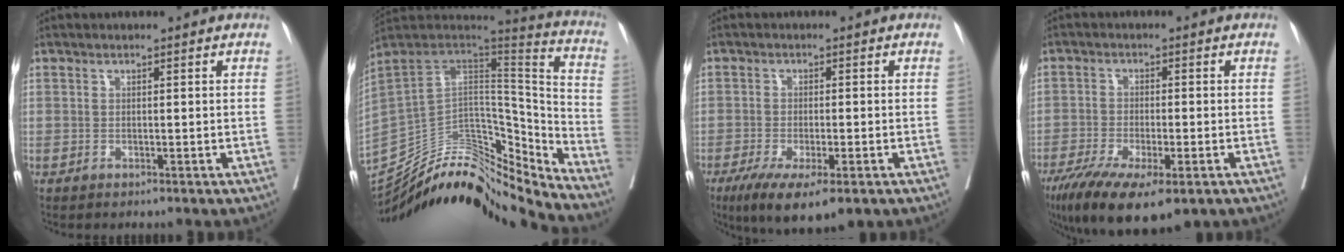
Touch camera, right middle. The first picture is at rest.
{"total": 27.3, "force": [-24.8, 5.7, 10.1], "torque": [-0.193, 0.019, -0.389]}
{"total": 9.9, "force": [-6.2, 2.4, 7.4], "torque": [-0.112, -0.023, -0.096]}
{"total": 13.6, "force": [-8.7, 3.8, 9.8], "torque": [-0.168, -0.033, -0.138]}